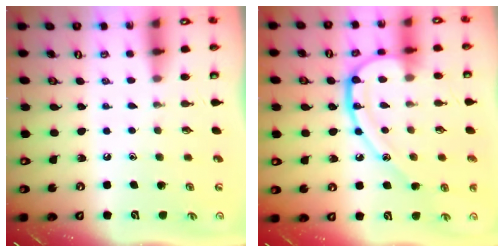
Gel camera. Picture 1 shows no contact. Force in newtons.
{"total": 15.8, "press": 15.8, "slide": 1.1}